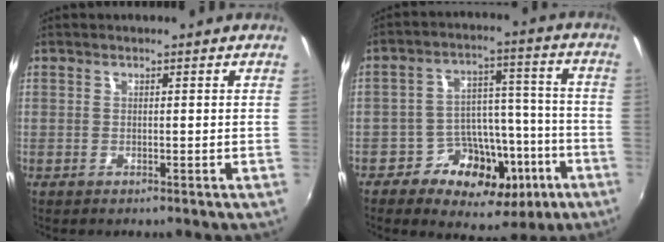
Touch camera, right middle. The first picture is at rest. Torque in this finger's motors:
{"motor_torque": [1.05, -1.09, 0.13, 0.02]}